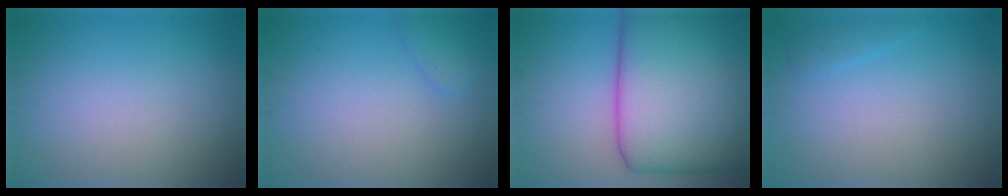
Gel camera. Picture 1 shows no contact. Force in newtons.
{"total": 1.3, "press": 1.3, "slide": 0.1}
{"total": 16.0, "press": 16.0, "slide": 0.6}
{"total": 0.9, "press": 0.9, "slide": 0.1}